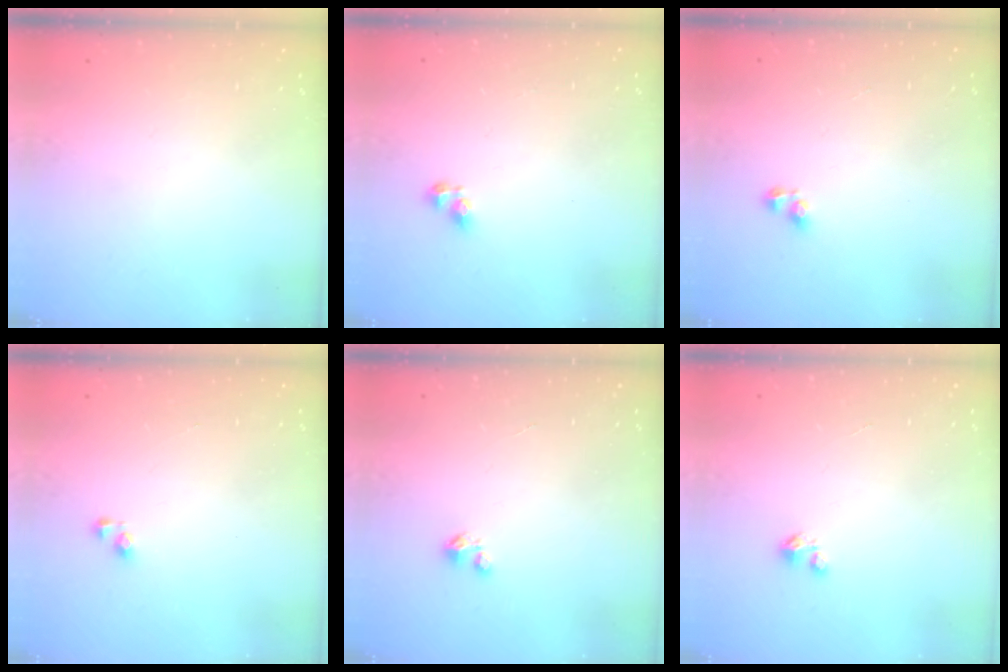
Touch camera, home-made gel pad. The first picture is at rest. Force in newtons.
{"total": 5.2, "press": 5.2, "slide": 0.7}
{"total": 2.5, "press": 2.5, "slide": 0.1}
{"total": 3.4, "press": 3.4, "slide": 0.2}
{"total": 2.1, "press": 2.1, "slide": 0.2}
{"total": 2.1, "press": 2.1, "slide": 0.2}